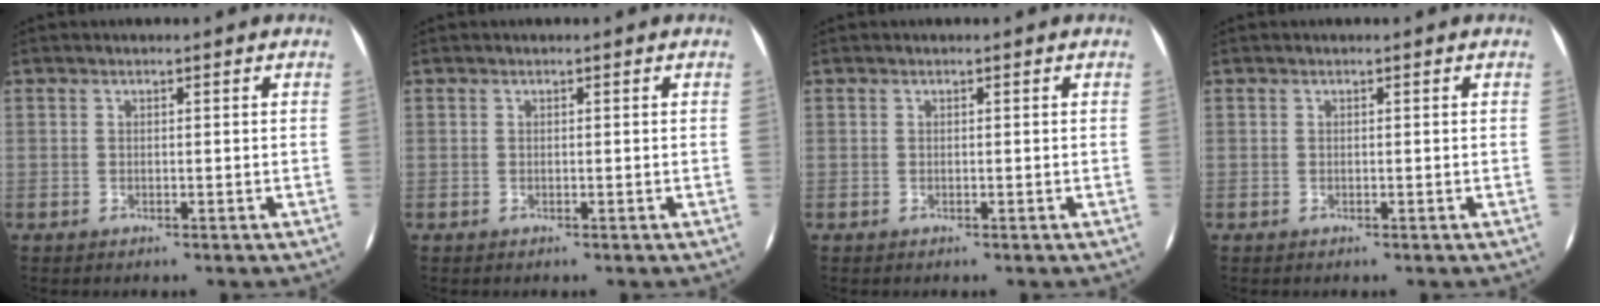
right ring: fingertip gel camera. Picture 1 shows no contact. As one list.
[{"total": 0.0}, {"total": 0.0}, {"total": 0.0}]